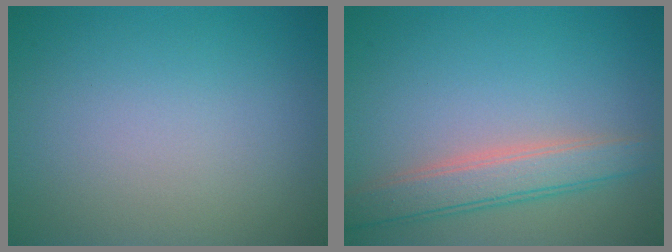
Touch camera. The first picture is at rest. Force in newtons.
{"total": 3.8, "press": 3.8, "slide": 0.2}